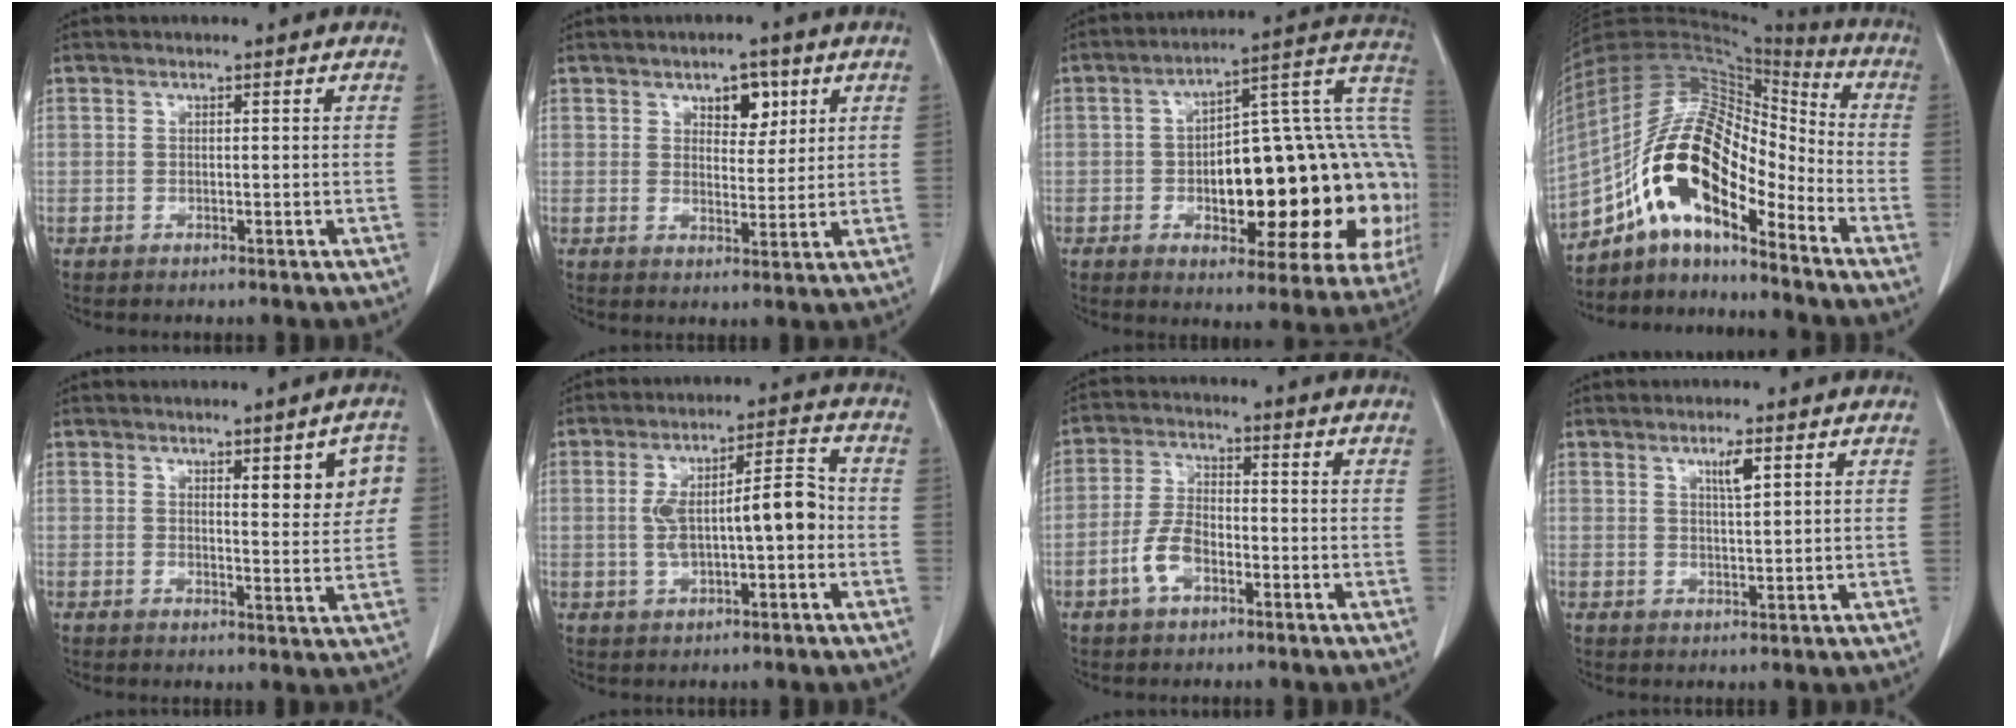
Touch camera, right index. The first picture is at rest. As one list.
[{"total": 4.6, "force": [2.4, 2.4, 3.1], "torque": [-0.039, 0.004, 0.036]}, {"total": 28.5, "force": [-3.7, 9.1, 26.8], "torque": [-0.280, 0.048, -0.033]}, {"total": 17.5, "force": [-10.3, 5.7, 13.0], "torque": [-0.251, 0.039, -0.181]}, {"total": 6.4, "force": [2.3, 1.8, 5.7], "torque": [-0.062, 0.002, 0.027]}, {"total": 9.6, "force": [-0.8, 2.7, 9.2], "torque": [-0.165, 0.031, -0.009]}, {"total": 5.8, "force": [-2.7, 2.9, 4.3], "torque": [-0.096, 0.009, -0.055]}, {"total": 2.6, "force": [1.4, 0.1, 2.2], "torque": [-0.039, -0.003, 0.024]}]